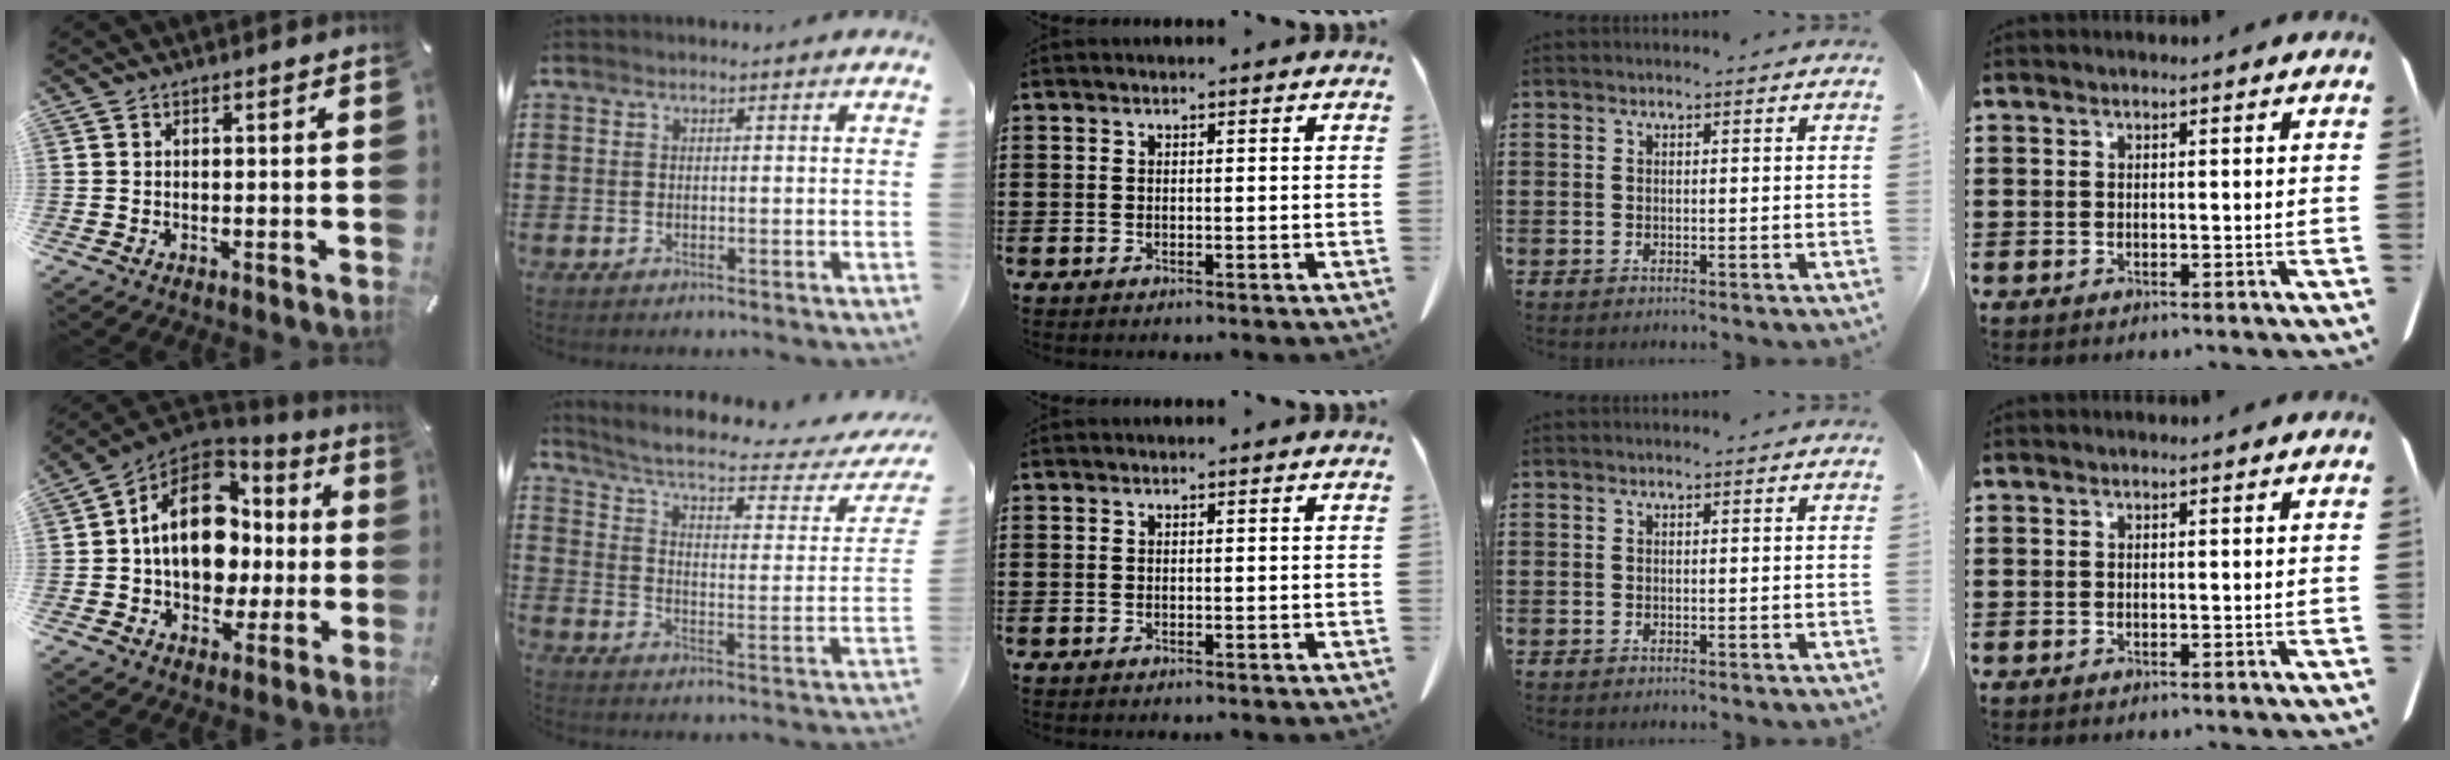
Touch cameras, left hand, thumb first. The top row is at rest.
{"thumb": {"total": 17.7, "force": [1.1, 13.4, 11.5], "torque": [-0.203, 0.004, 0.025]}, "index": {"total": 6.1, "force": [4.6, 0.7, 3.9], "torque": [-0.099, -0.035, 0.075]}}